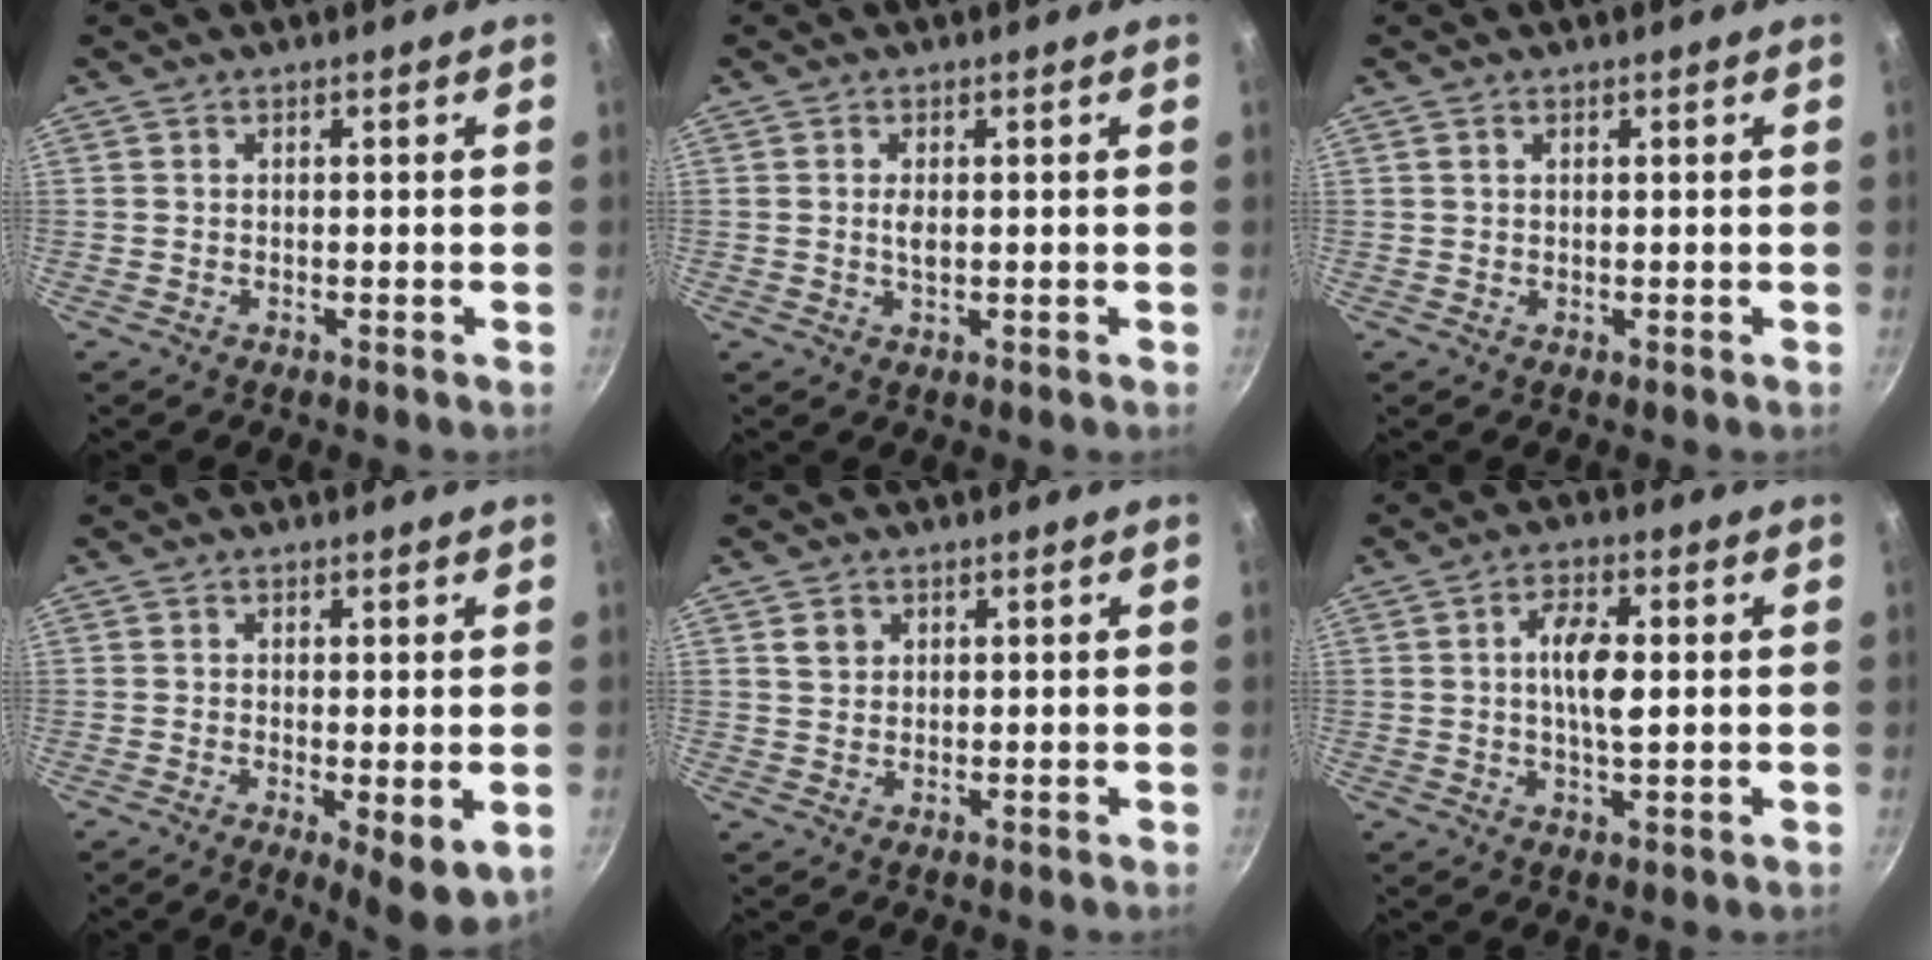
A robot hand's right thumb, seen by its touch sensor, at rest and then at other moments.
{"total": 2.0, "force": [0.2, 0.9, 1.7], "torque": [-0.031, -0.003, 0.003]}
{"total": 0.8, "force": [0.5, 0.4, 0.4], "torque": [-0.007, -0.002, 0.009]}
{"total": 7.0, "force": [-1.8, 2.1, 6.5], "torque": [-0.099, -0.022, -0.025]}
{"total": 2.7, "force": [1.2, 2.2, 1.0], "torque": [-0.009, -0.005, 0.022]}
{"total": 6.8, "force": [0.7, 2.5, 6.3], "torque": [-0.115, -0.001, 0.008]}